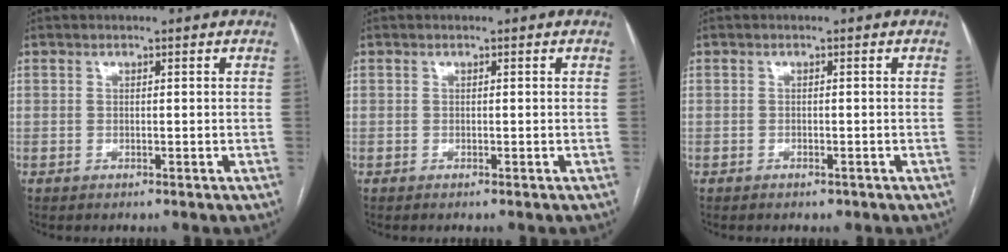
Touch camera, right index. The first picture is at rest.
{"total": 0.0}
{"total": 1.0, "force": [-0.8, 0.6, 0.4], "torque": [-0.008, 0.000, -0.007]}